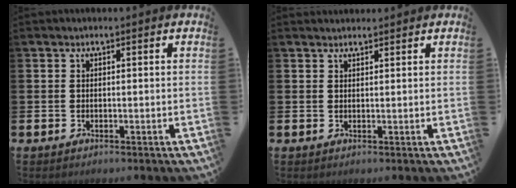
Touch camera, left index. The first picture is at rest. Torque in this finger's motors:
{"motor_torque": [0.54, -0.91, -0.15, -0.05]}